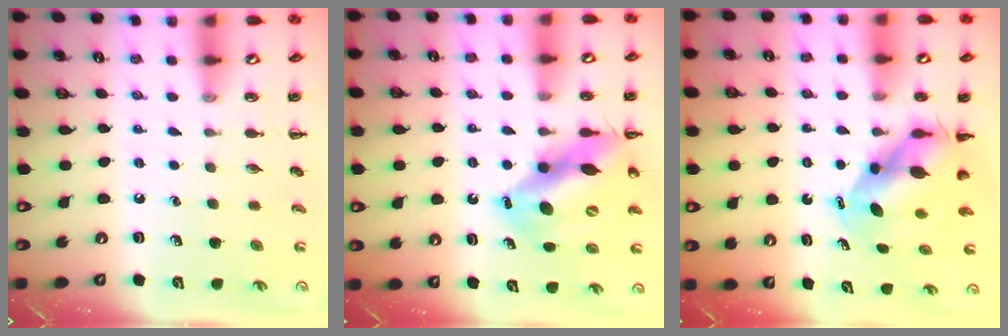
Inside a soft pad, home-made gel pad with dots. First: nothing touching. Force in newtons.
{"total": 14.6, "press": 14.1, "slide": 4.1}
{"total": 6.6, "press": 6.3, "slide": 1.8}